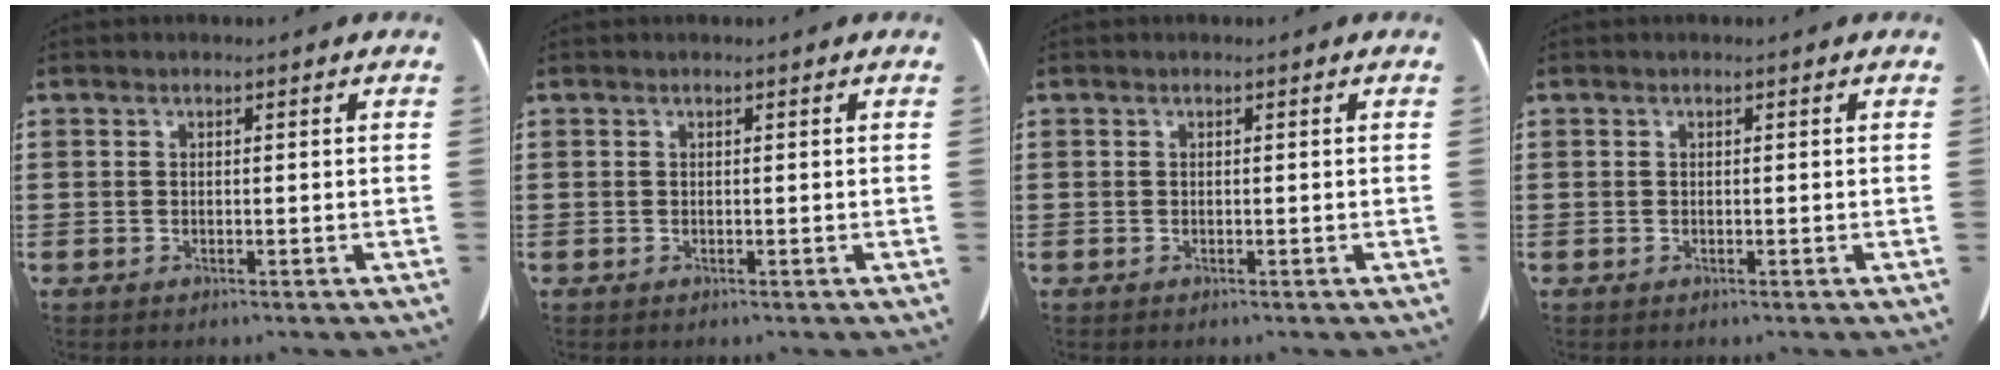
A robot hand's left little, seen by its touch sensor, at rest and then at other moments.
{"total": 0.0}
{"total": 0.0}
{"total": 0.0}